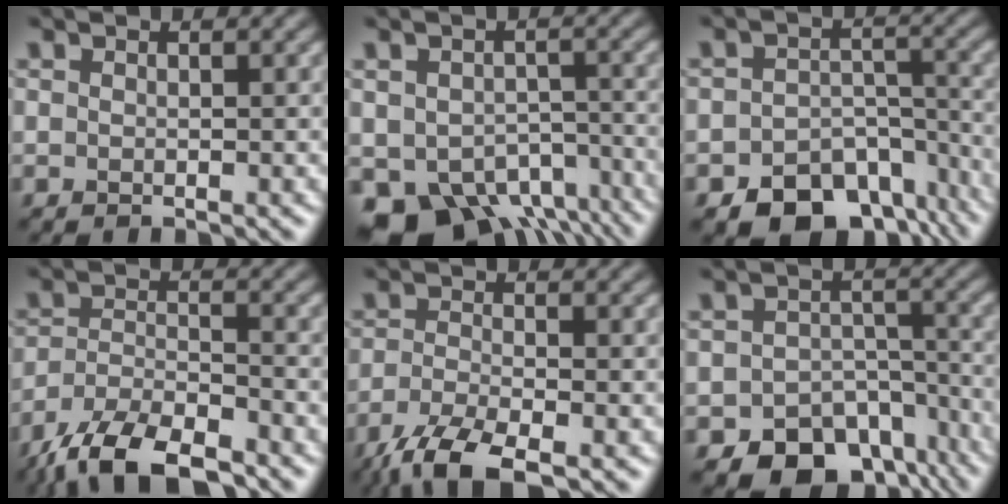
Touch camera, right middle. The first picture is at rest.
{"total": 9.7, "force": [-6.1, 6.0, 4.5], "torque": [-0.079, -0.031, -0.082]}
{"total": 9.3, "force": [-6.6, 5.2, 3.9], "torque": [-0.048, -0.020, -0.094]}
{"total": 8.6, "force": [-6.9, 2.7, 4.4], "torque": [-0.081, -0.005, -0.134]}
{"total": 5.7, "force": [-4.2, 1.5, 3.5], "torque": [-0.080, -0.014, -0.089]}
{"total": 9.3, "force": [-6.5, 5.6, 3.5], "torque": [-0.037, -0.014, -0.087]}